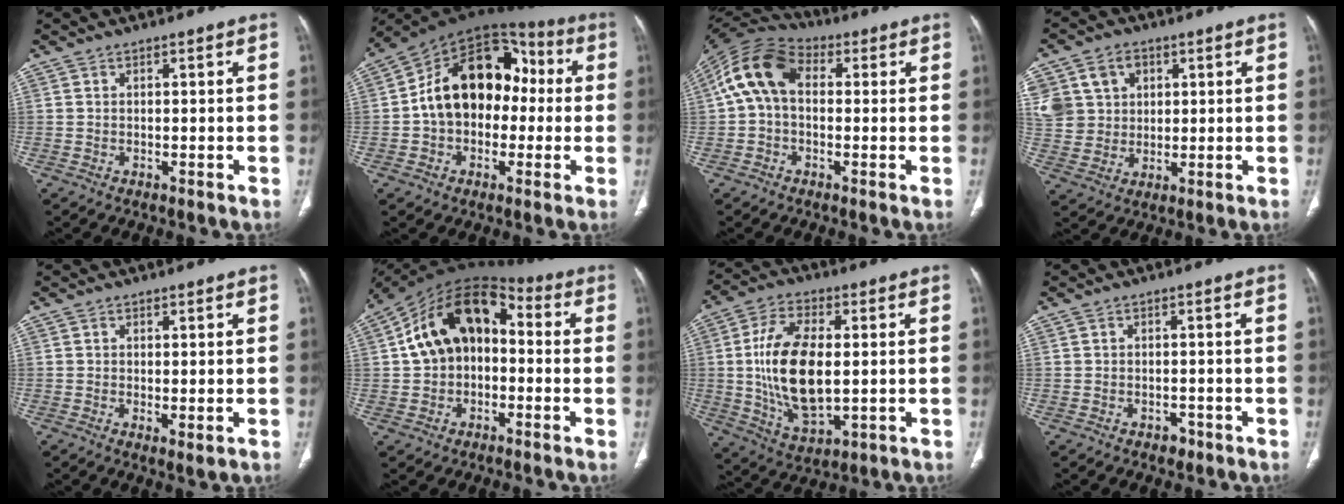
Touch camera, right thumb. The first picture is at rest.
{"total": 18.9, "force": [0.1, 13.4, 13.3], "torque": [-0.174, 0.053, -0.010]}
{"total": 12.2, "force": [1.4, 8.3, 8.9], "torque": [-0.165, 0.037, 0.012]}
{"total": 14.9, "force": [4.8, 12.7, 6.2], "torque": [-0.127, 0.015, 0.104]}
{"total": 2.0, "force": [-0.3, 0.7, 1.9], "torque": [-0.037, -0.010, -0.003]}
{"total": 16.0, "force": [0.8, 11.0, 11.6], "torque": [-0.173, 0.048, -0.001]}
{"total": 17.2, "force": [0.4, 8.7, 14.8], "torque": [-0.280, -0.011, 0.014]}
{"total": 1.8, "force": [-1.1, 1.3, 0.7], "torque": [-0.005, 0.004, -0.012]}